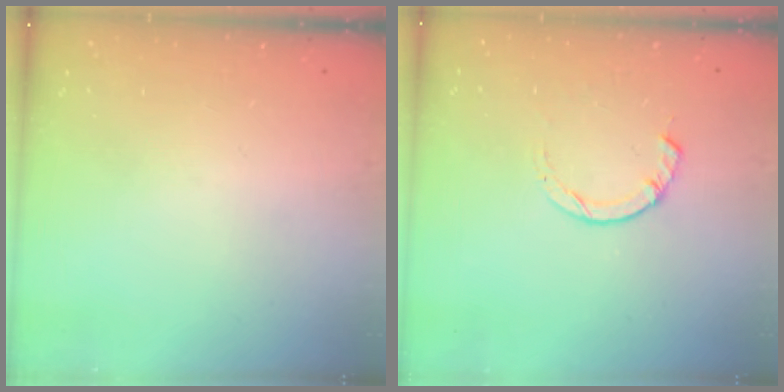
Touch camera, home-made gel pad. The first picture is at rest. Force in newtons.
{"total": 4.0, "press": 3.9, "slide": 0.7}